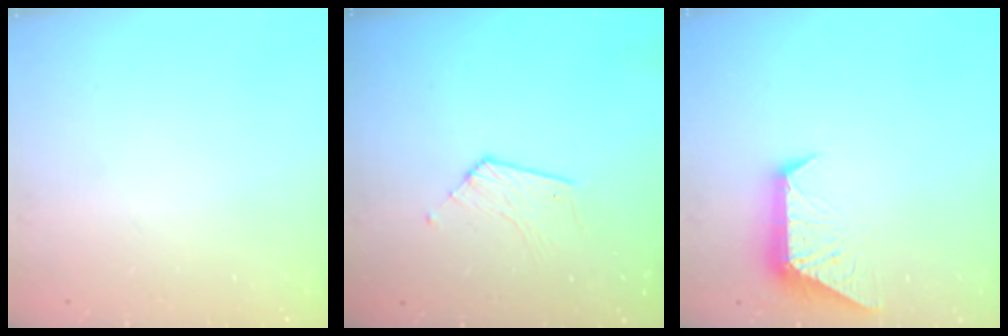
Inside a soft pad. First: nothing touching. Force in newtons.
{"total": 5.9, "press": 5.8, "slide": 0.5}
{"total": 9.1, "press": 9.1, "slide": 0.7}